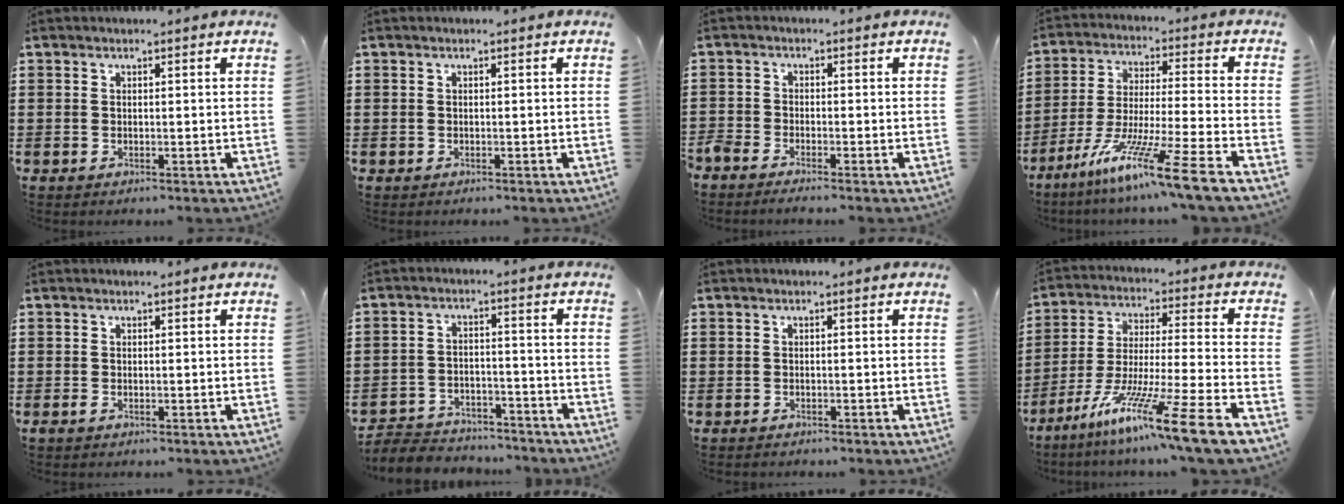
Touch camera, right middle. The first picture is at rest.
{"total": 0.0}
{"total": 1.8, "force": [-1.8, 0.2, 0.4], "torque": [-0.018, -0.001, -0.039]}
{"total": 12.3, "force": [-9.3, -1.0, 8.0], "torque": [-0.151, 0.004, -0.183]}
{"total": 0.5, "force": [-0.4, 0.1, 0.3], "torque": [-0.015, -0.008, -0.008]}
{"total": 4.8, "force": [-4.7, 1.0, 0.2], "torque": [-0.009, 0.013, -0.100]}
{"total": 0.7, "force": [-0.7, 0.1, -0.1], "torque": [0.001, 0.003, -0.016]}
{"total": 14.0, "force": [-10.2, -0.7, 9.5], "torque": [-0.178, 0.007, -0.194]}